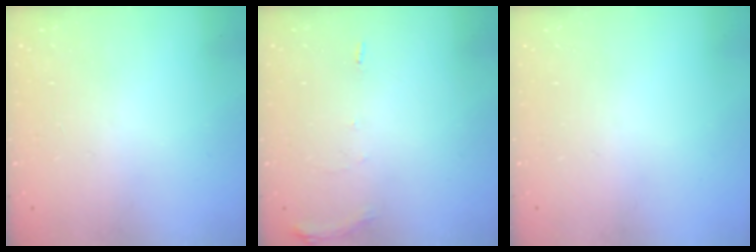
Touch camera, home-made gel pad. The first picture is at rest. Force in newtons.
{"total": 5.7, "press": 5.7, "slide": 0.8}
{"total": 0.0}